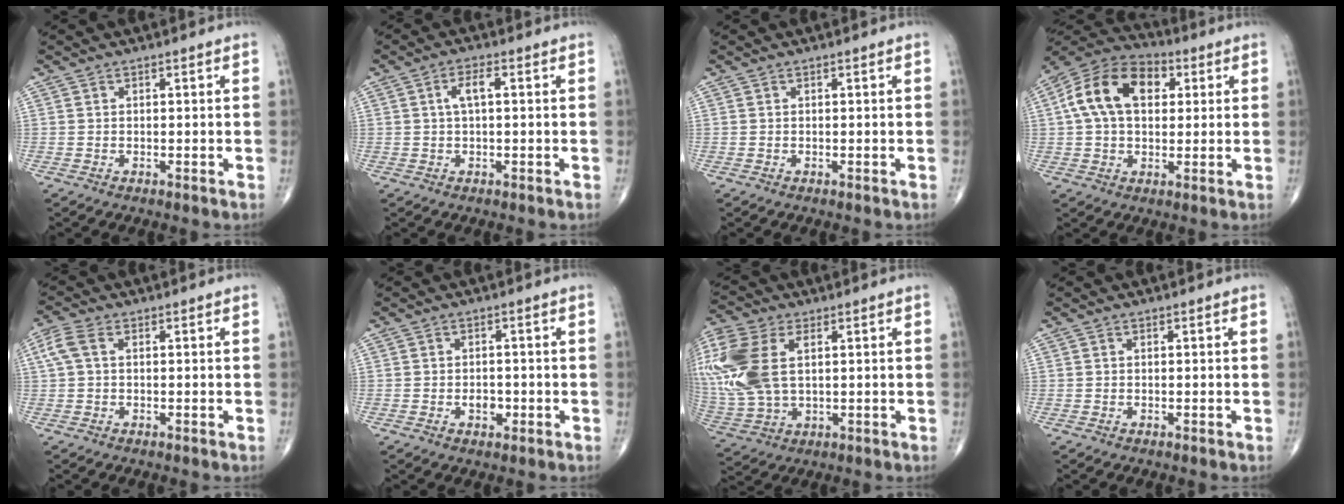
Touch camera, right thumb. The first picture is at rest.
{"total": 3.3, "force": [0.5, 1.2, 3.0], "torque": [-0.066, 0.010, 0.007]}
{"total": 0.0}
{"total": 15.5, "force": [3.6, 10.0, 11.3], "torque": [-0.188, 0.021, 0.053]}
{"total": 4.2, "force": [0.8, 2.5, 3.3], "torque": [-0.091, 0.017, 0.014]}
{"total": 2.7, "force": [-0.8, 1.9, 1.8], "torque": [-0.018, 0.005, -0.010]}
{"total": 19.0, "force": [4.1, 11.1, 14.9], "torque": [-0.382, 0.001, 0.081]}
{"total": 0.0}